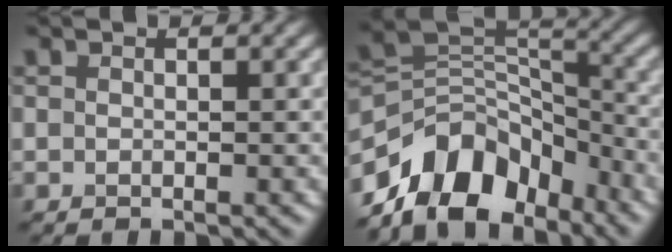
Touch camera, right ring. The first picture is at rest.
{"total": 10.0, "force": [-6.8, 5.9, 4.2], "torque": [-0.056, 0.008, -0.130]}